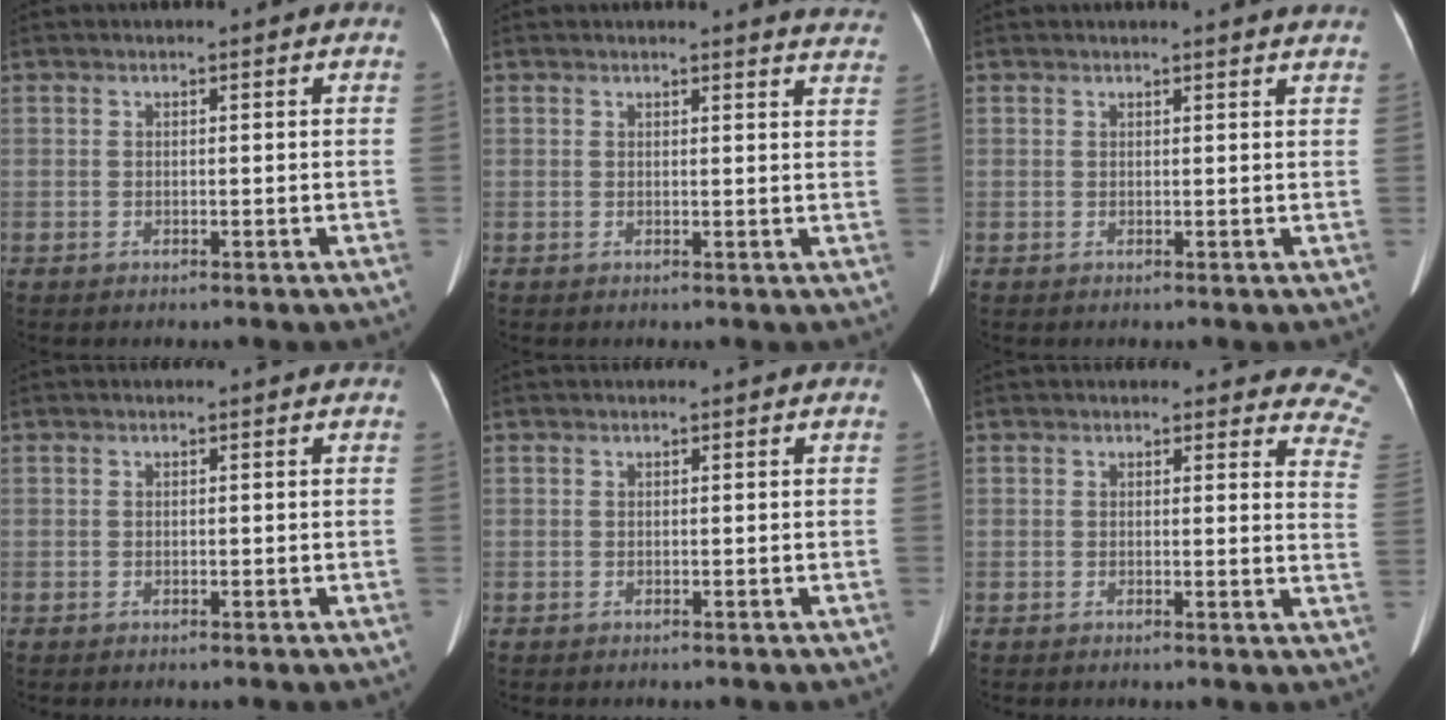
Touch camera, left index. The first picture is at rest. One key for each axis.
{"total": 6.4, "fx": 6.3, "fy": 1.0, "fz": 0.8, "tx": 0.012, "ty": -0.032, "tz": 0.033}
{"total": 4.3, "fx": 4.2, "fy": 0.4, "fz": 1.0, "tx": -0.011, "ty": 0.003, "tz": 0.033}
{"total": 0.0}
{"total": 0.0}
{"total": 9.6, "fx": 8.8, "fy": 3.0, "fz": 2.4, "tx": 0.017, "ty": -0.046, "tz": 0.049}